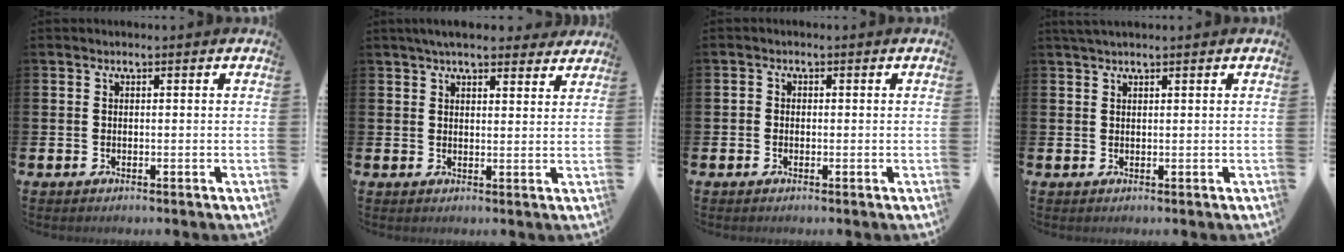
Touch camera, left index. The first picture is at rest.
{"total": 4.8, "force": [4.3, 1.2, 1.6], "torque": [-0.038, -0.012, 0.080]}
{"total": 1.0, "force": [-0.4, 0.8, 0.3], "torque": [0.000, 0.003, -0.012]}
{"total": 1.5, "force": [1.3, 0.1, 0.7], "torque": [-0.010, 0.002, 0.022]}